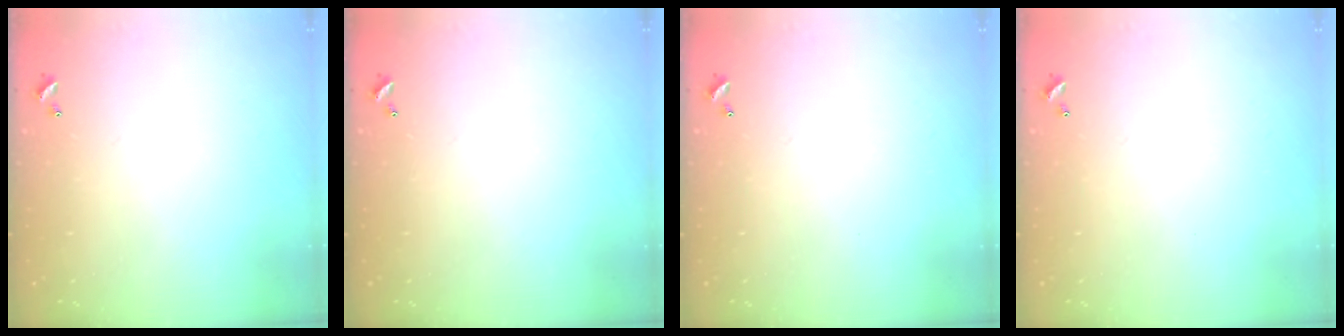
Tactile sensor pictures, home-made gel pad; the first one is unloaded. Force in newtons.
{"total": 0.0}
{"total": 0.0}
{"total": 0.0}